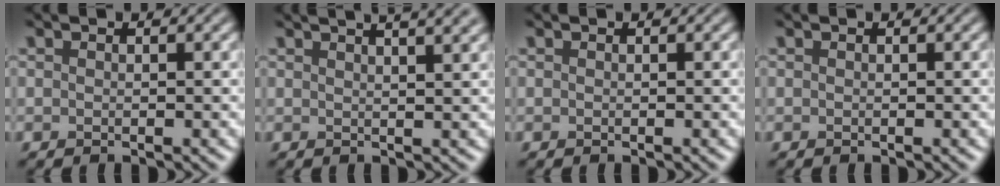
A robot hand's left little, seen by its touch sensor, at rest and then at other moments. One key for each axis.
{"total": 8.0, "fx": 5.3, "fy": 3.4, "fz": 5.0, "tx": -0.021, "ty": 0.057, "tz": 0.031}
{"total": 0.0}
{"total": 0.0}